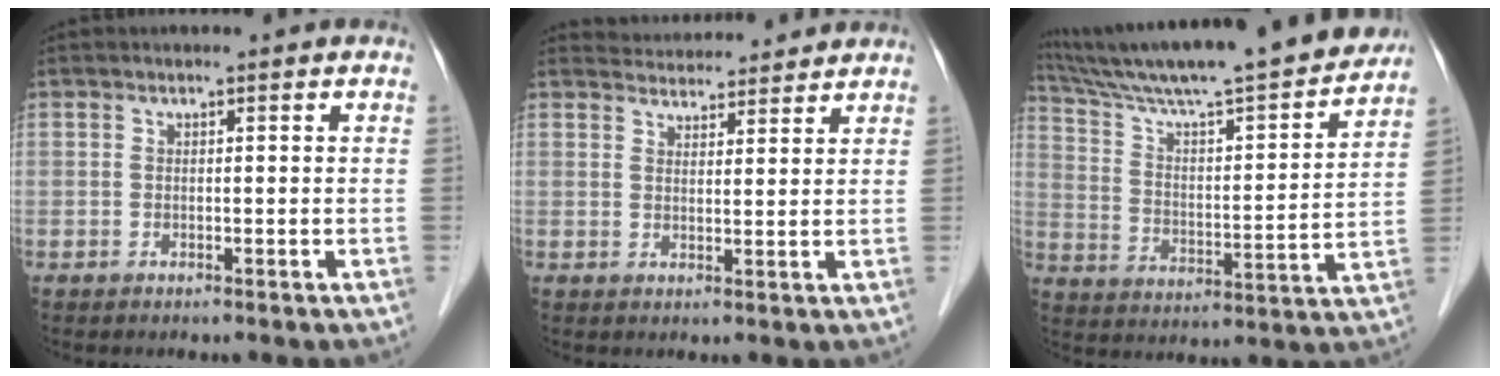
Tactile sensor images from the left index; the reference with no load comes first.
{"total": 7.0, "force": [6.8, 1.1, 0.6], "torque": [-0.010, 0.020, 0.091]}
{"total": 25.1, "force": [21.8, 1.8, 12.3], "torque": [-0.205, -0.011, 0.322]}